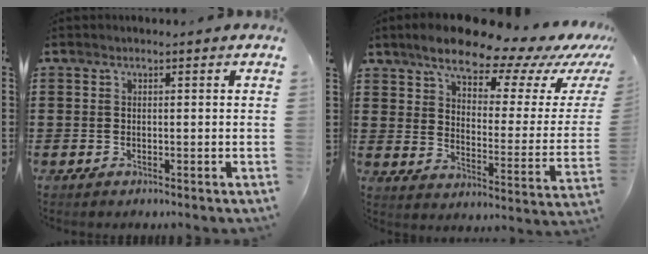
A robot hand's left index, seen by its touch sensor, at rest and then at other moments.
{"total": 12.2, "force": [10.2, 3.5, 5.8], "torque": [-0.112, -0.066, 0.167]}